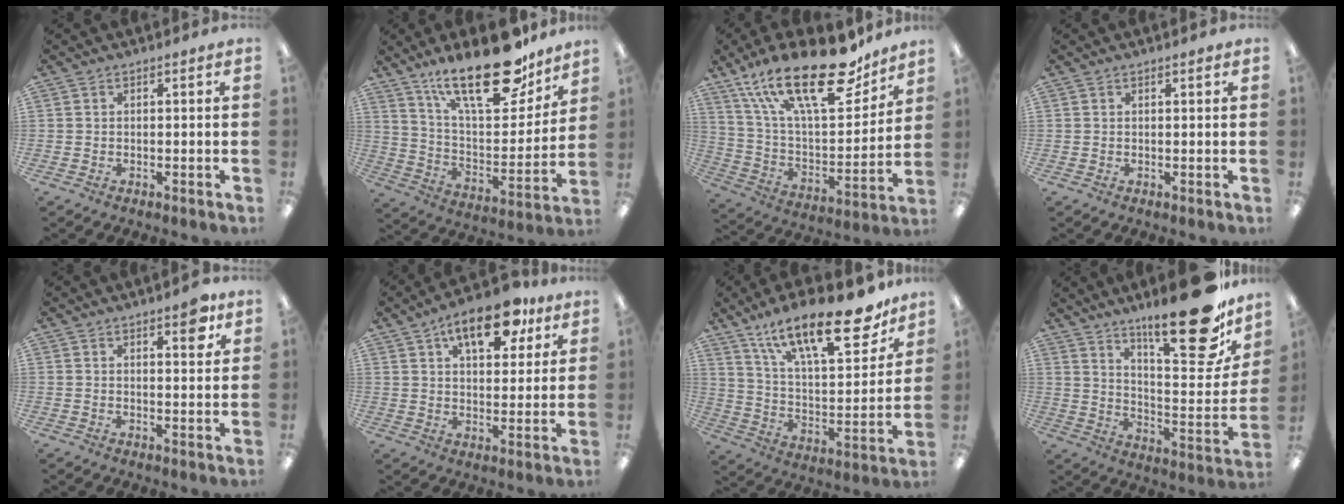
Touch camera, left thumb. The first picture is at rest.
{"total": 25.9, "force": [17.4, 10.0, 16.3], "torque": [-0.257, -0.098, 0.298]}
{"total": 27.5, "force": [17.3, 10.8, 18.5], "torque": [-0.316, -0.094, 0.298]}
{"total": 0.7, "force": [0.5, 0.1, 0.4], "torque": [-0.009, 0.000, 0.008]}
{"total": 5.3, "force": [3.4, 1.8, 3.7], "torque": [-0.041, -0.015, 0.050]}
{"total": 15.0, "force": [8.7, 6.9, 10.1], "torque": [-0.137, -0.031, 0.142]}
{"total": 25.2, "force": [16.6, 9.2, 16.5], "torque": [-0.241, -0.098, 0.274]}
{"total": 24.3, "force": [17.6, 6.9, 15.2], "torque": [-0.207, -0.127, 0.281]}